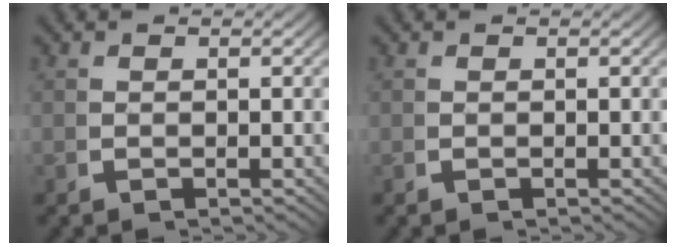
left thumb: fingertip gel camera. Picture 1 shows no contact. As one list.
[{"total": 0.0}]